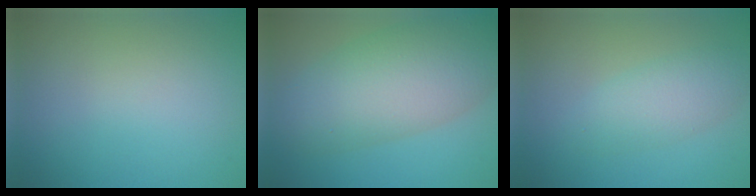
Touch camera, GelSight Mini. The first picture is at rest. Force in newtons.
{"total": 9.4, "press": 9.4, "slide": 0.4}
{"total": 3.2, "press": 3.2, "slide": 0.1}